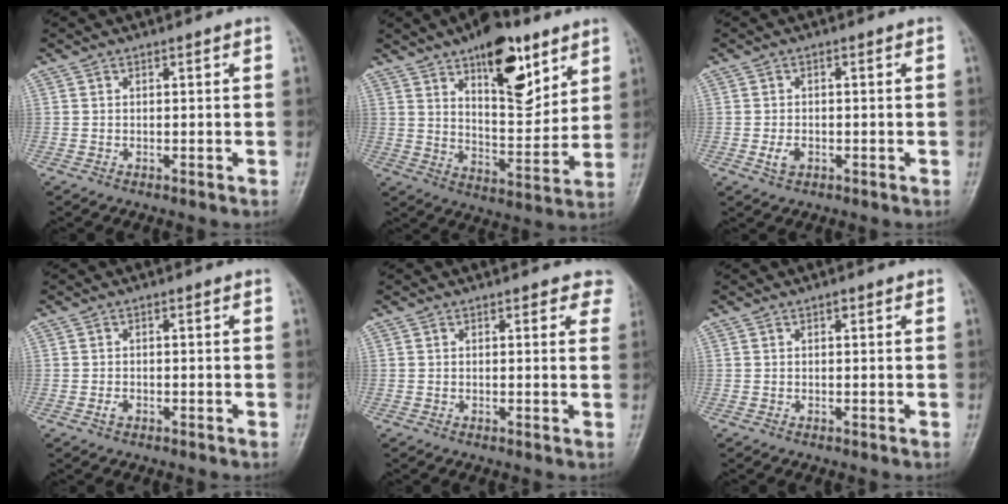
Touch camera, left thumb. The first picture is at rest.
{"total": 16.4, "force": [9.3, 7.1, 11.4], "torque": [-0.127, -0.055, 0.147]}
{"total": 2.6, "force": [-0.9, 1.7, 1.8], "torque": [-0.031, 0.003, -0.014]}
{"total": 1.3, "force": [-0.6, 0.8, 0.8], "torque": [-0.013, 0.003, -0.012]}
{"total": 3.6, "force": [2.7, 1.9, 1.5], "torque": [0.017, -0.009, 0.015]}
{"total": 0.8, "force": [0.4, 0.4, 0.6], "torque": [-0.005, 0.000, 0.003]}